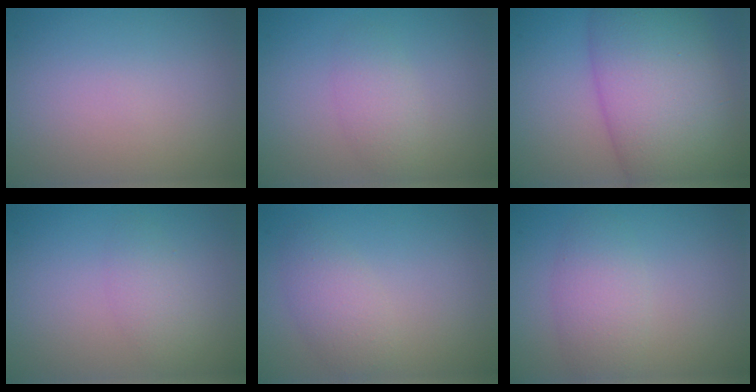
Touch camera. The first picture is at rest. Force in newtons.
{"total": 2.2, "press": 2.2, "slide": 0.1}
{"total": 12.1, "press": 12.1, "slide": 0.5}
{"total": 1.8, "press": 1.8, "slide": 0.1}
{"total": 2.5, "press": 2.5, "slide": 0.0}
{"total": 3.1, "press": 3.1, "slide": 0.1}